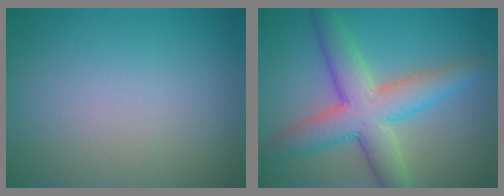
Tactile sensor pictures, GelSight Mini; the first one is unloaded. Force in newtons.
{"total": 7.4, "press": 7.3, "slide": 0.3}